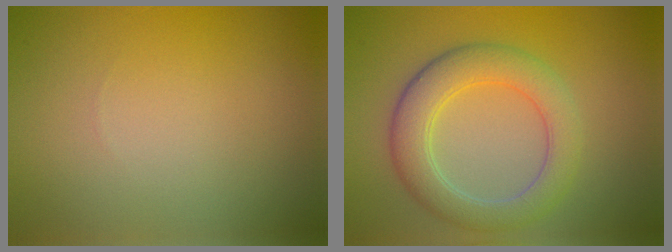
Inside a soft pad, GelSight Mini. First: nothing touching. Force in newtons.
{"total": 5.3, "press": 5.3, "slide": 0.5}